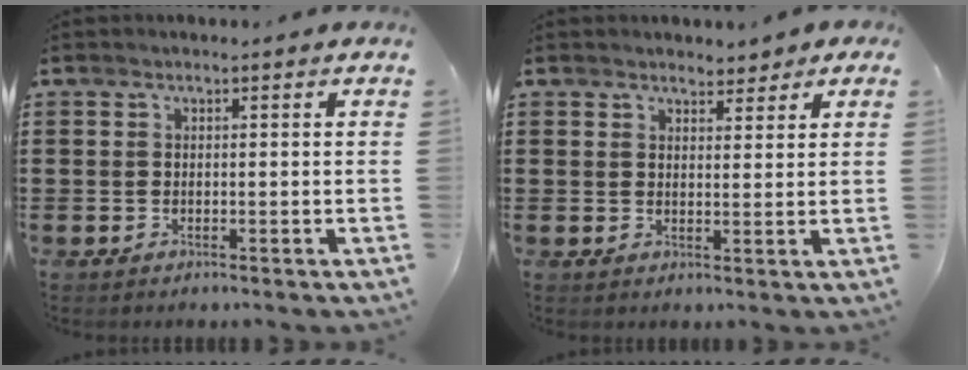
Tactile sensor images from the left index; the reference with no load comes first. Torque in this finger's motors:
{"motor_torque": [1.05, -1.08, 0.43, 0.05]}